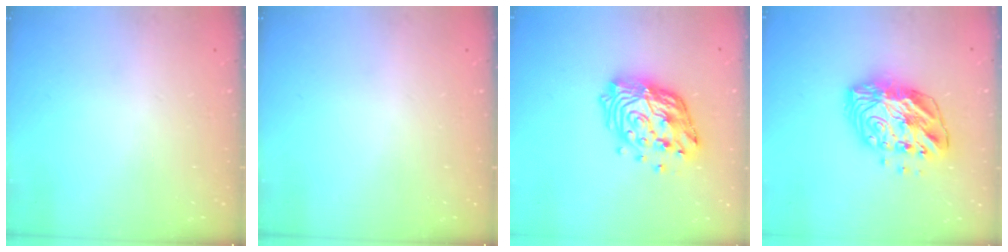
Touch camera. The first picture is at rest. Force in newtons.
{"total": 0.0}
{"total": 16.7, "press": 16.6, "slide": 1.7}
{"total": 14.1, "press": 14.0, "slide": 1.1}